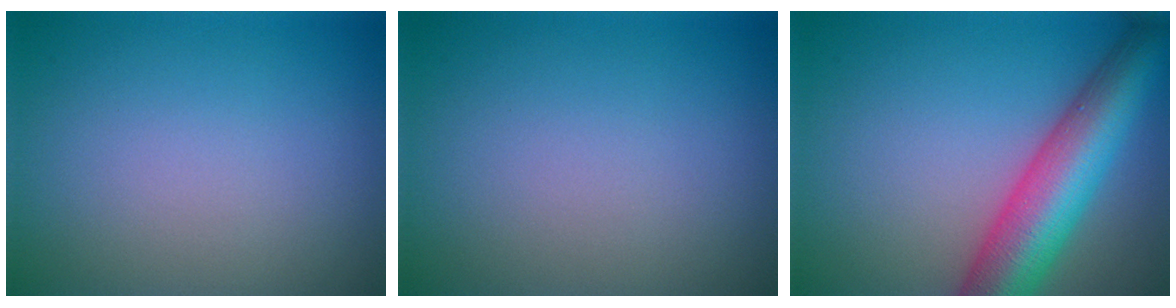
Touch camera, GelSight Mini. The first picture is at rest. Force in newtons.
{"total": 0.0}
{"total": 9.1, "press": 9.1, "slide": 0.3}